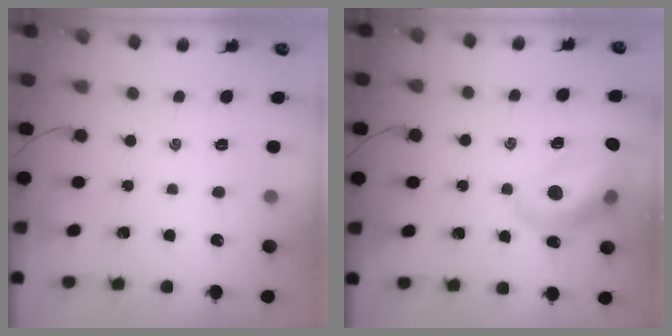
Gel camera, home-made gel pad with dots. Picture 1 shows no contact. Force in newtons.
{"total": 15.6, "press": 15.3, "slide": 3.0}